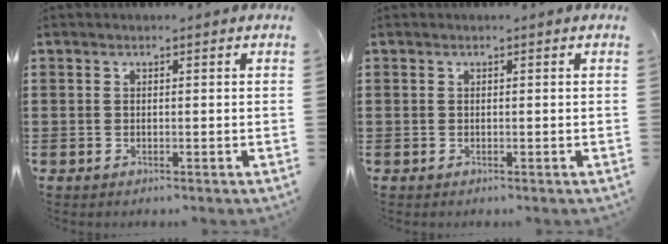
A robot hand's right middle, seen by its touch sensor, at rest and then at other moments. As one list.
[{"total": 0.0}]